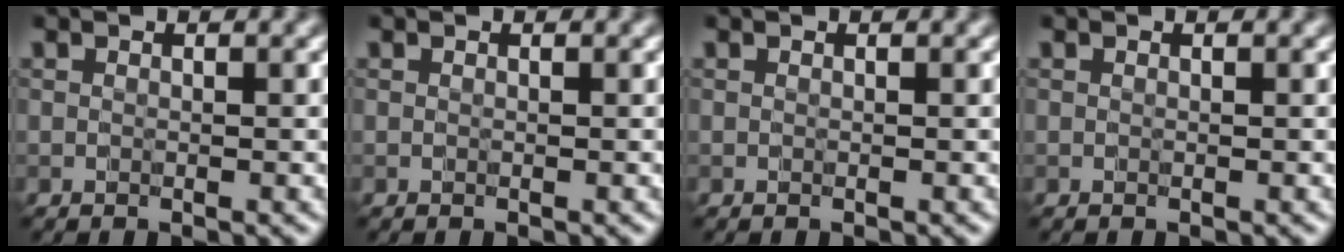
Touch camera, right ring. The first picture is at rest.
{"total": 0.0}
{"total": 0.0}
{"total": 0.0}